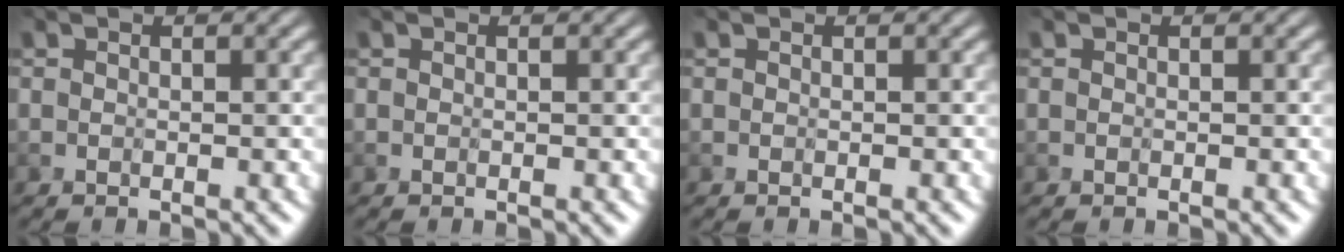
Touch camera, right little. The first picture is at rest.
{"total": 0.0}
{"total": 0.0}
{"total": 0.0}